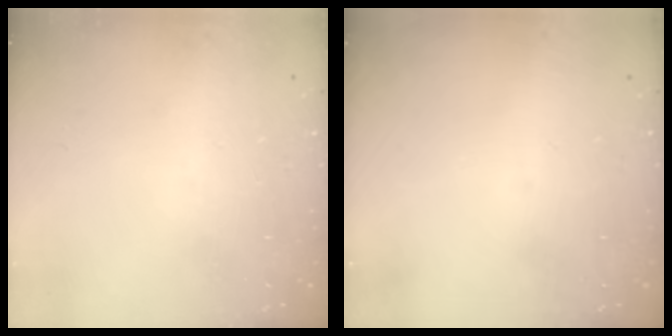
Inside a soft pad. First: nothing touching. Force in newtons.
{"total": 0.0}